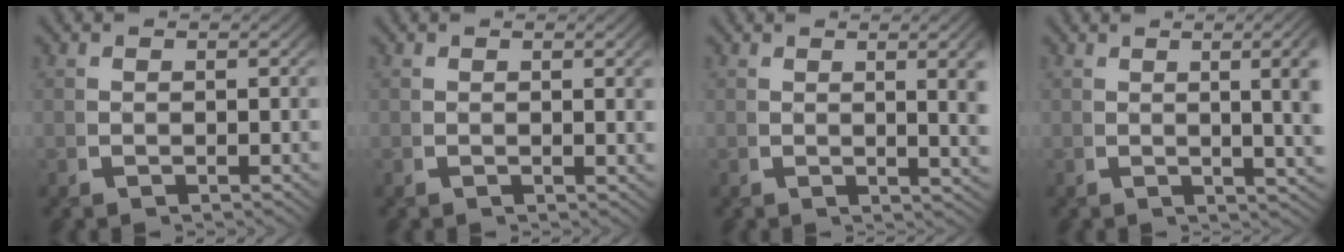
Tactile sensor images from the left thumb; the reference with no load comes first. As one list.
[{"total": 0.8, "force": [0.4, 0.1, 0.7], "torque": [-0.014, -0.002, 0.006]}, {"total": 3.8, "force": [0.8, 0.8, 3.6], "torque": [-0.044, -0.003, 0.014]}, {"total": 6.0, "force": [0.9, 1.9, 5.7], "torque": [-0.062, 0.006, 0.010]}]